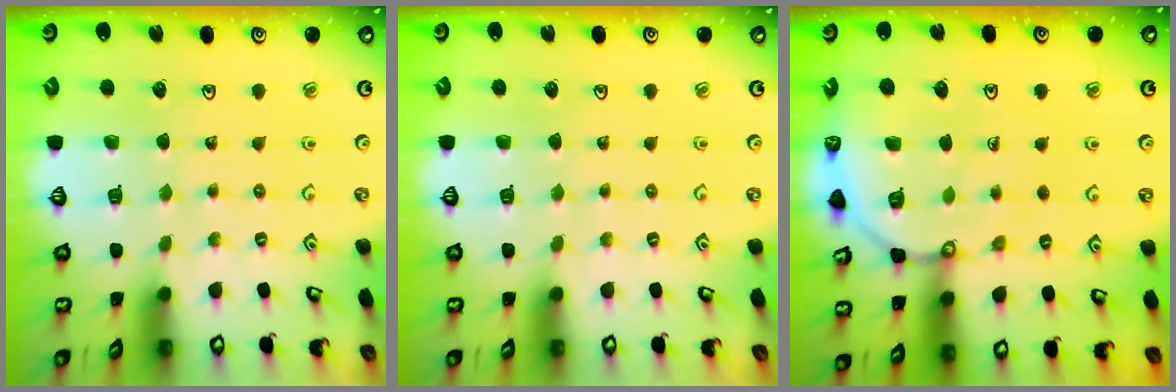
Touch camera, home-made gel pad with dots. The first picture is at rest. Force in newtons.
{"total": 0.0}
{"total": 9.2, "press": 9.2, "slide": 1.2}